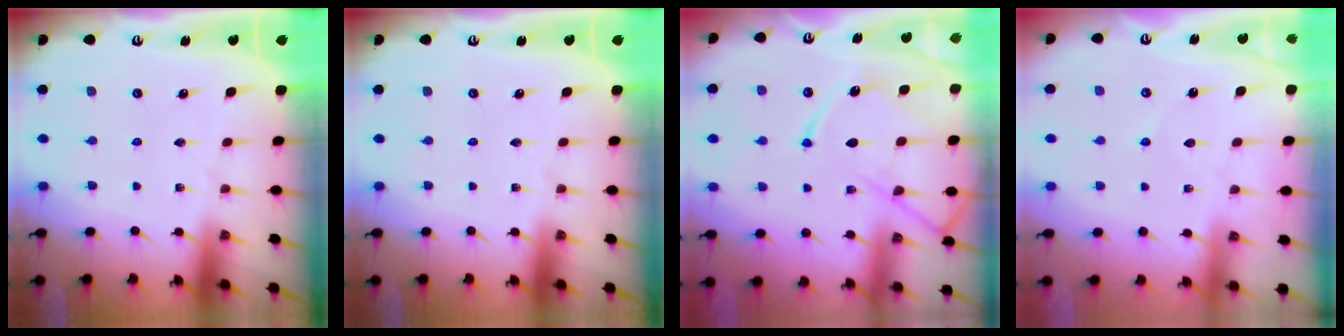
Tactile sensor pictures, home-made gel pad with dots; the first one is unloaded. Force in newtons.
{"total": 0.0}
{"total": 13.6, "press": 13.6, "slide": 1.3}
{"total": 2.5, "press": 2.5, "slide": 0.3}